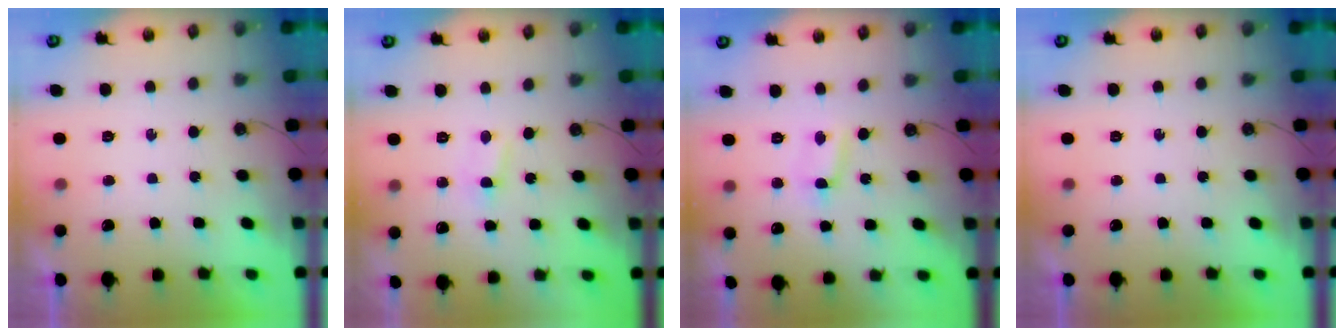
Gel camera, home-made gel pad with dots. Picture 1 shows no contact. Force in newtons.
{"total": 2.7, "press": 2.7, "slide": 0.4}
{"total": 1.8, "press": 1.8, "slide": 0.2}
{"total": 0.0}